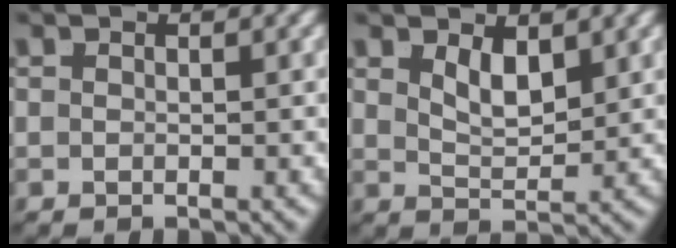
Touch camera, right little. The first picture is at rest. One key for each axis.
{"total": 2.5, "fx": 1.6, "fy": 0.4, "fz": 1.8, "tx": -0.022, "ty": -0.017, "tz": 0.035}